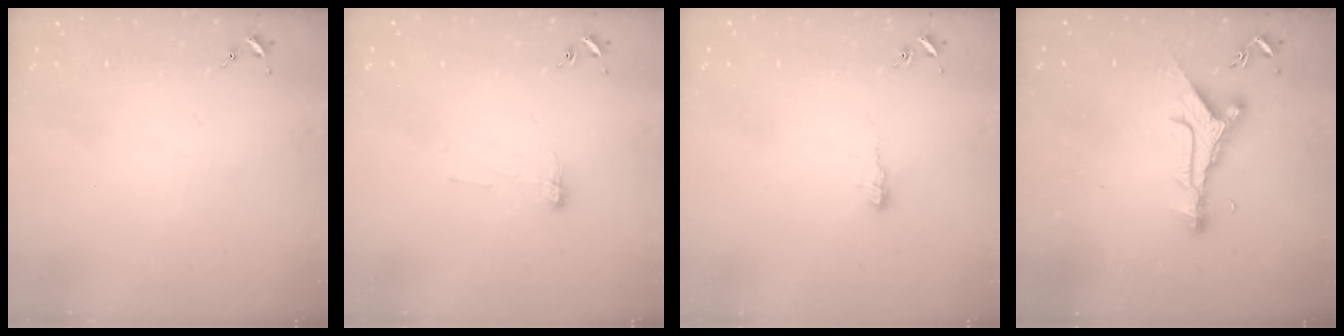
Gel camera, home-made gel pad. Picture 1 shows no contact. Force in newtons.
{"total": 5.9, "press": 5.9, "slide": 0.7}
{"total": 5.1, "press": 5.1, "slide": 0.5}
{"total": 9.8, "press": 9.8, "slide": 0.3}